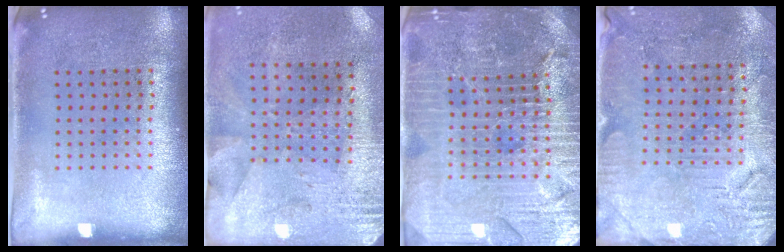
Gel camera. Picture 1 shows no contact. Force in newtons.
{"total": 2.8, "press": 2.2, "slide": 1.6}
{"total": 5.3, "press": 4.8, "slide": 2.2}
{"total": 3.0, "press": 2.9, "slide": 0.6}